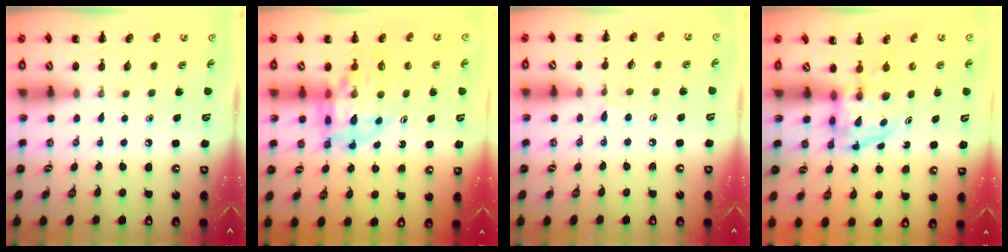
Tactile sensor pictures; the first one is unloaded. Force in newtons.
{"total": 13.5, "press": 12.9, "slide": 3.8}
{"total": 6.5, "press": 6.1, "slide": 2.2}
{"total": 3.8, "press": 3.8, "slide": 0.3}